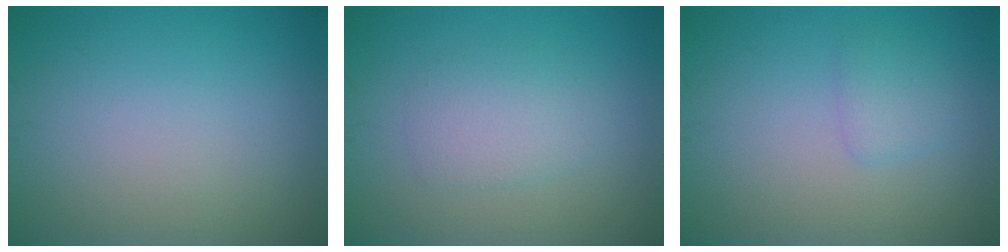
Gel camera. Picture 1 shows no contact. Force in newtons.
{"total": 2.4, "press": 2.4, "slide": 0.2}
{"total": 1.5, "press": 1.4, "slide": 0.1}